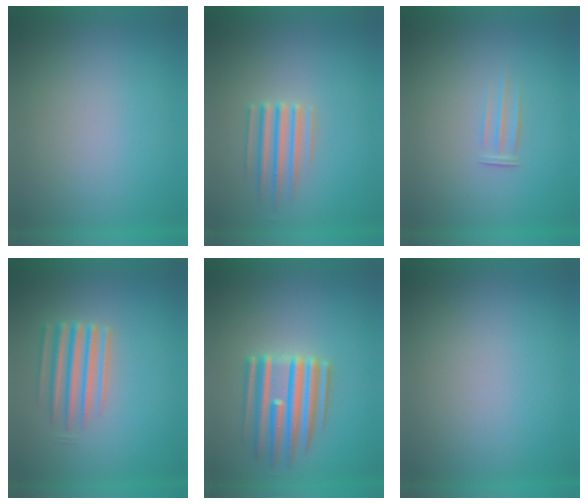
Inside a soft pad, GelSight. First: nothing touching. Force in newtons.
{"total": 2.9}
{"total": 1.9}
{"total": 4.3}
{"total": 5.5}
{"total": 0.0}